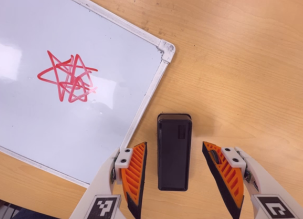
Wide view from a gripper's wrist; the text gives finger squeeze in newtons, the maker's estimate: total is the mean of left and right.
{"total": 0.0}